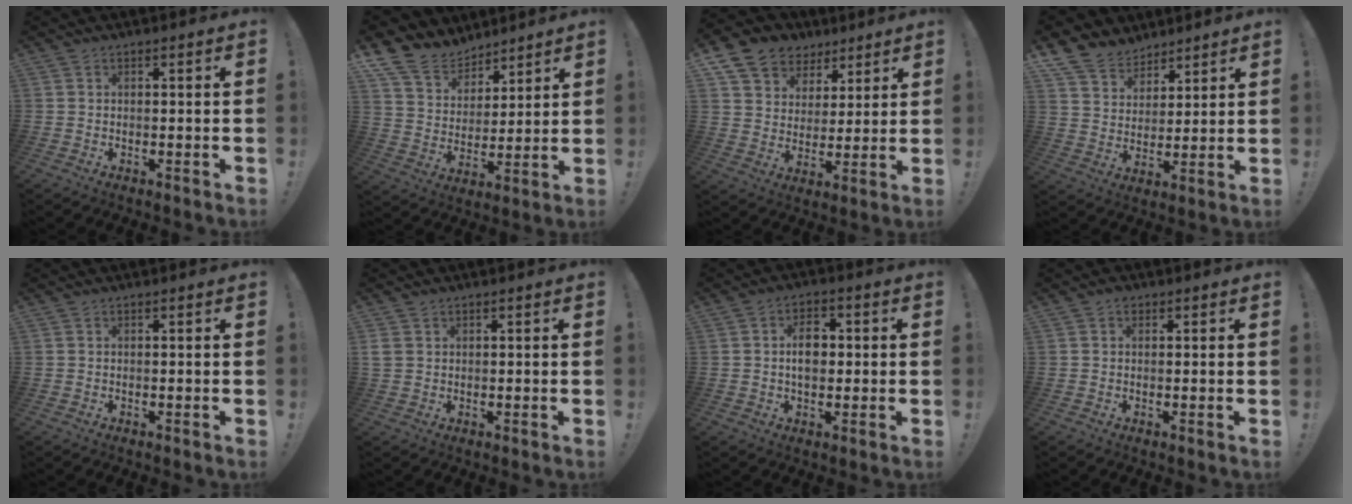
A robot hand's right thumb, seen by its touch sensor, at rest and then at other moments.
{"total": 13.4, "force": [10.4, 7.9, 3.0], "torque": [-0.067, -0.081, 0.201]}
{"total": 11.1, "force": [6.9, 8.3, 2.9], "torque": [-0.049, -0.049, 0.137]}
{"total": 9.9, "force": [7.7, 6.1, 1.3], "torque": [-0.035, -0.066, 0.153]}
{"total": 0.0}
{"total": 2.5, "force": [1.2, 2.0, 1.0], "torque": [-0.012, 0.001, 0.023]}
{"total": 7.0, "force": [0.4, 4.8, 5.0], "torque": [-0.074, 0.004, 0.002]}
{"total": 1.1, "force": [0.5, 0.8, 0.5], "torque": [-0.002, 0.001, 0.009]}